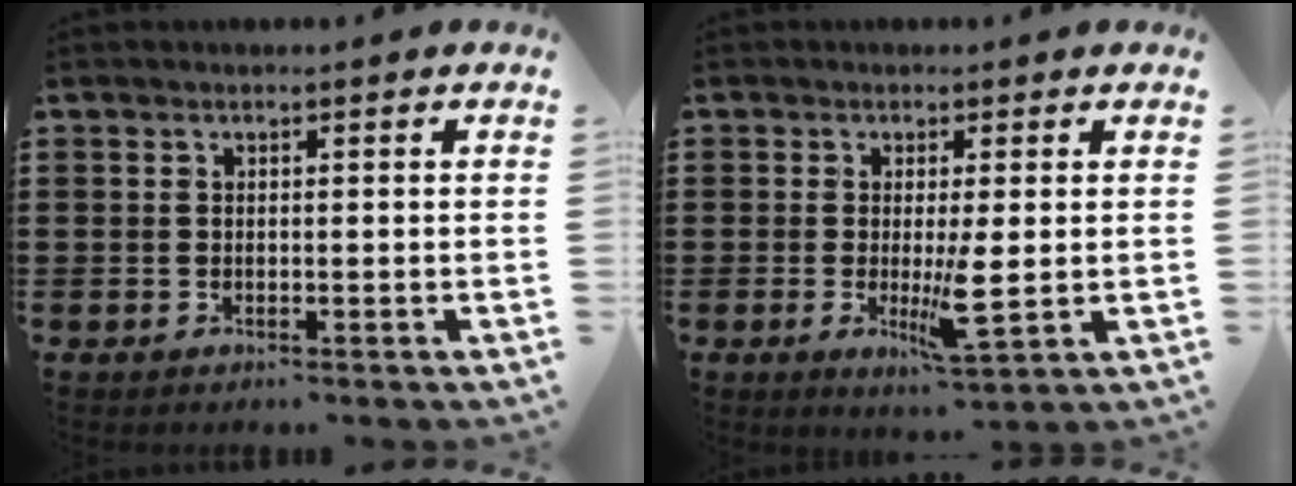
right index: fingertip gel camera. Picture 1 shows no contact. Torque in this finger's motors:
{"motor_torque": [0.07, 0.19, 0.38, 0.06]}